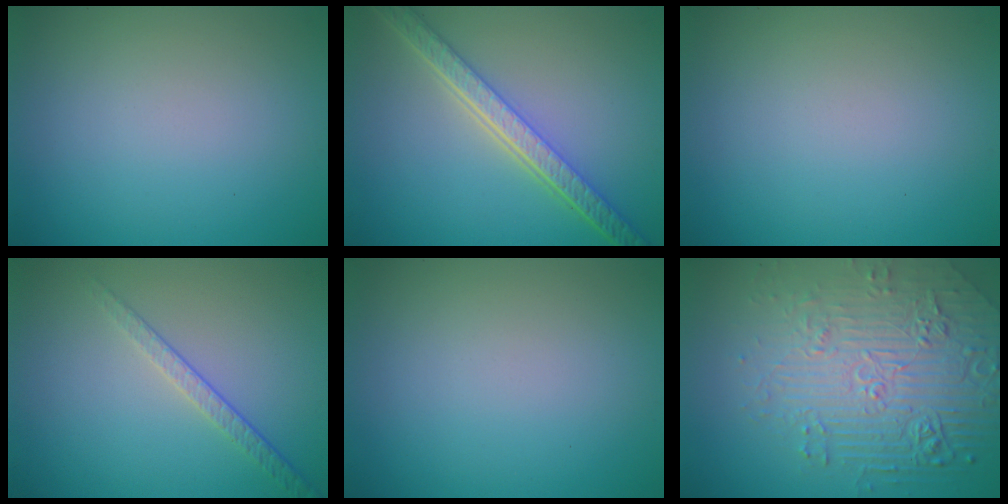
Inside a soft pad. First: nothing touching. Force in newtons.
{"total": 5.7, "press": 4.4, "slide": 3.7}
{"total": 0.0}
{"total": 1.9, "press": 1.4, "slide": 1.3}
{"total": 0.0}
{"total": 8.1, "press": 5.7, "slide": 5.7}